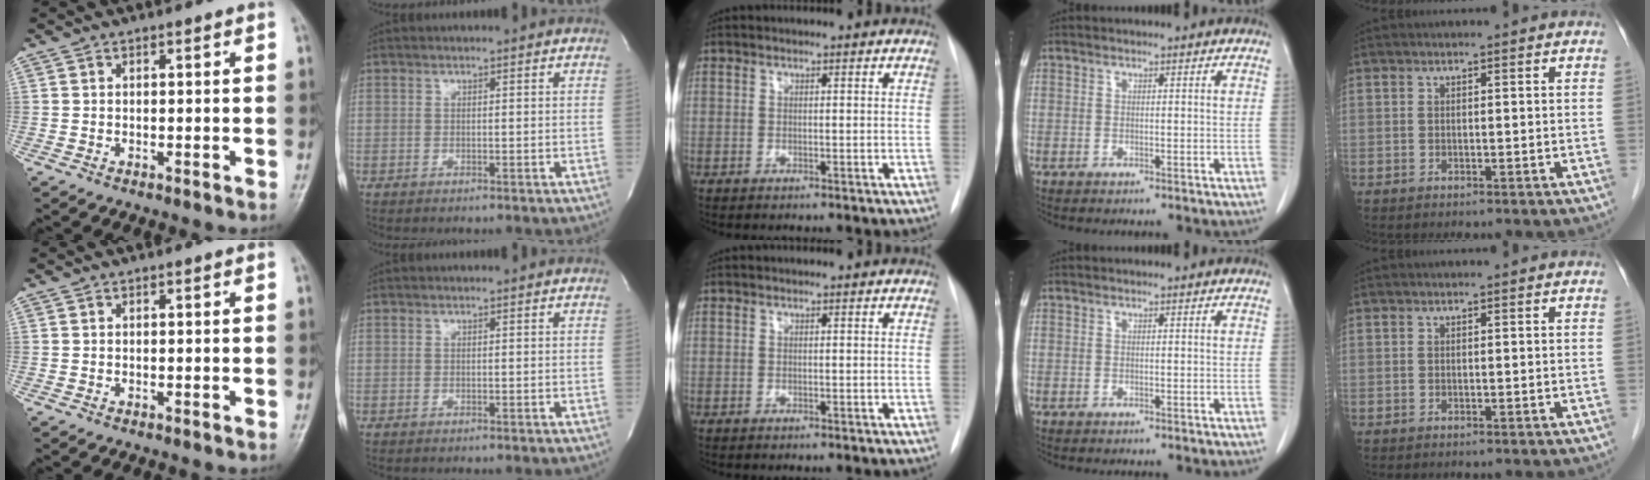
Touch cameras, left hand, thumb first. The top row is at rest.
{}